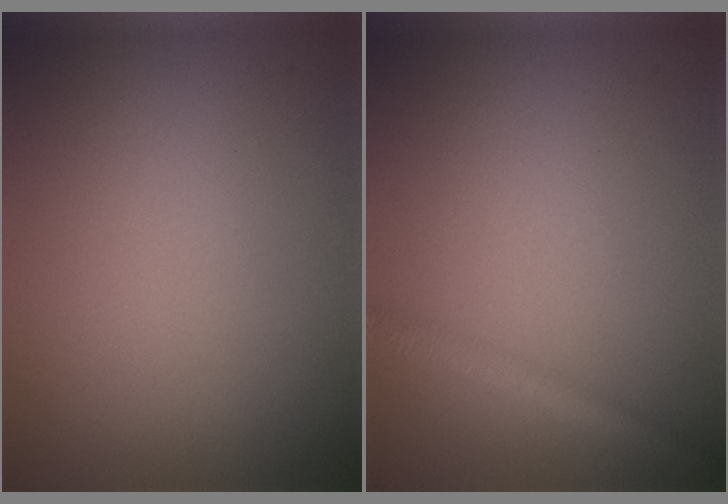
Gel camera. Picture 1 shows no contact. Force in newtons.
{"total": 1.7, "press": 1.7, "slide": 0.1}